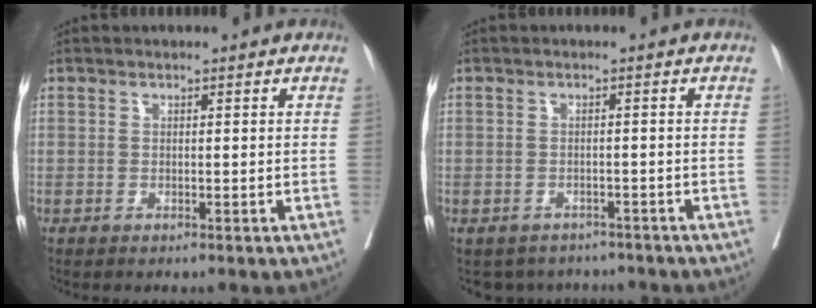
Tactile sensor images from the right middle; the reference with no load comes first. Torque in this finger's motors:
{"motor_torque": [-0.04, -0.08, 0.00, 0.00]}